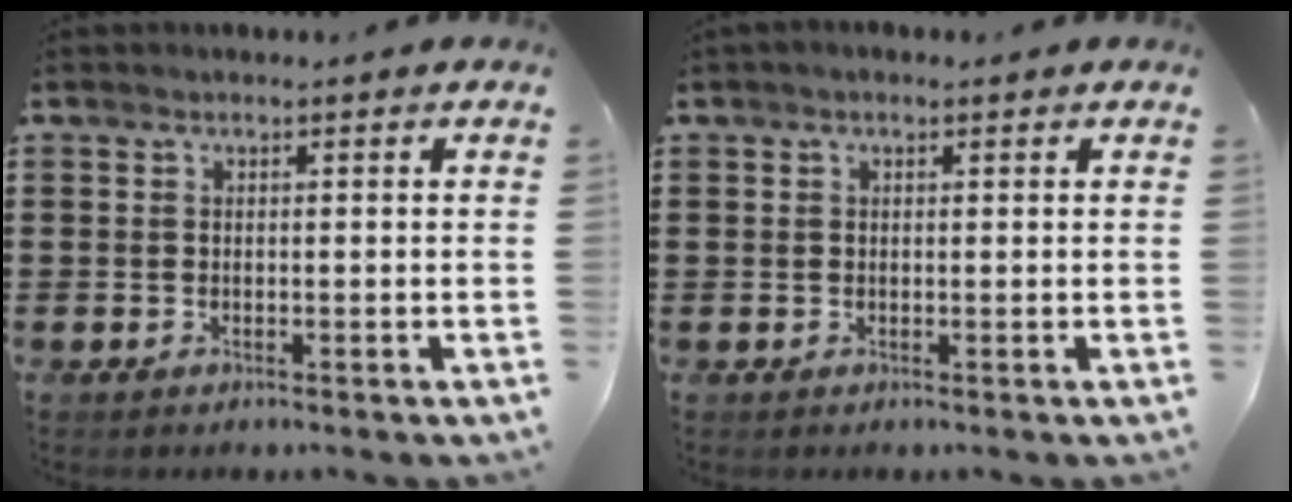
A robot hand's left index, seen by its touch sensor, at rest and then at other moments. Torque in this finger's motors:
{"motor_torque": [2.14, 0.00, 0.40, 0.10]}